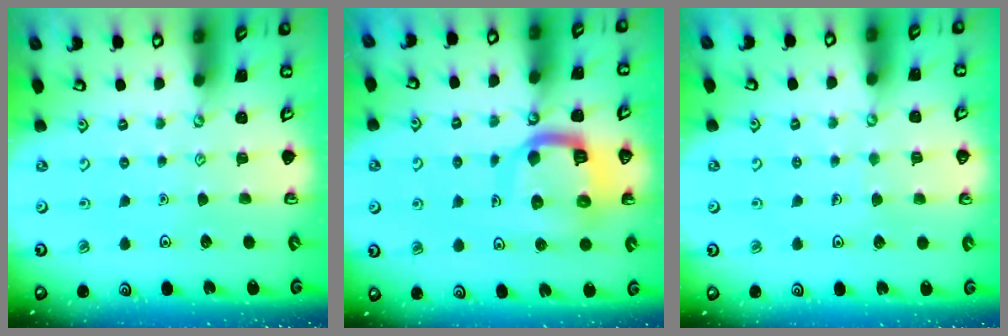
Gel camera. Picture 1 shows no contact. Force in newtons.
{"total": 13.1, "press": 13.0, "slide": 1.5}
{"total": 2.6, "press": 2.6, "slide": 0.2}